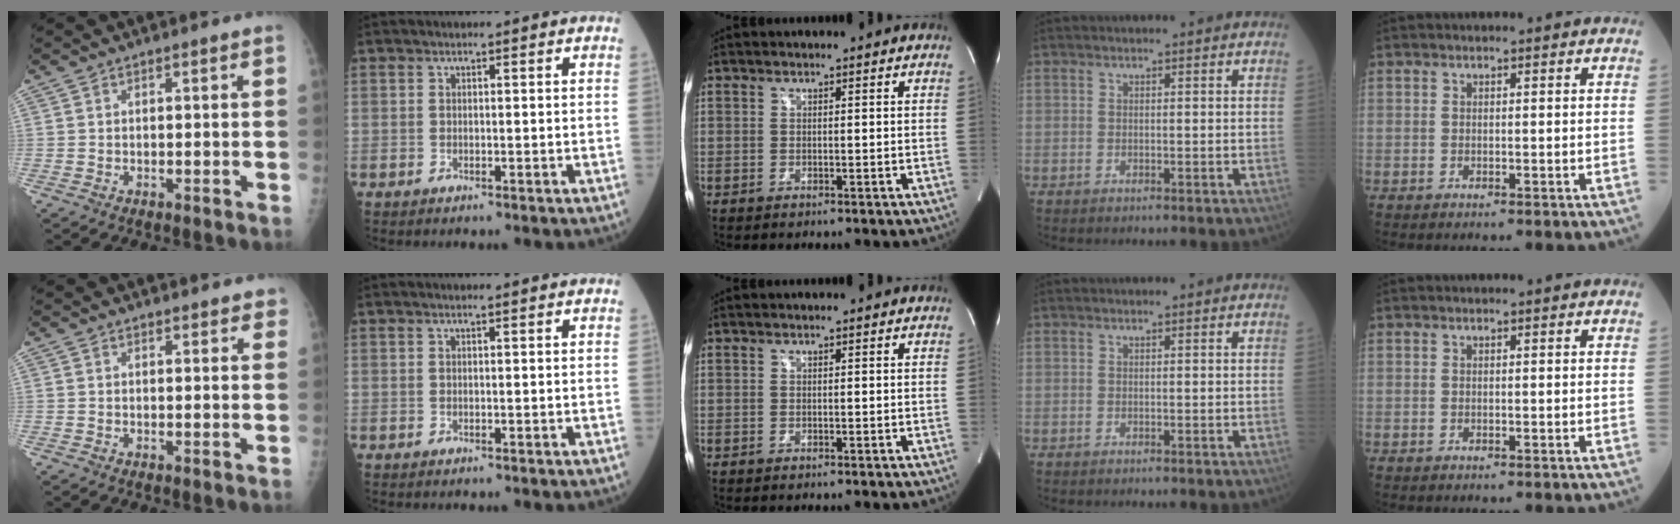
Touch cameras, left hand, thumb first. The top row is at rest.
{"thumb": {"total": 3.2, "force": [2.8, 1.2, 0.8], "torque": [0.018, -0.006, 0.023]}, "index": {"total": 0.9, "force": [0.6, -0.2, 0.6], "torque": [-0.012, 0.004, 0.011]}}